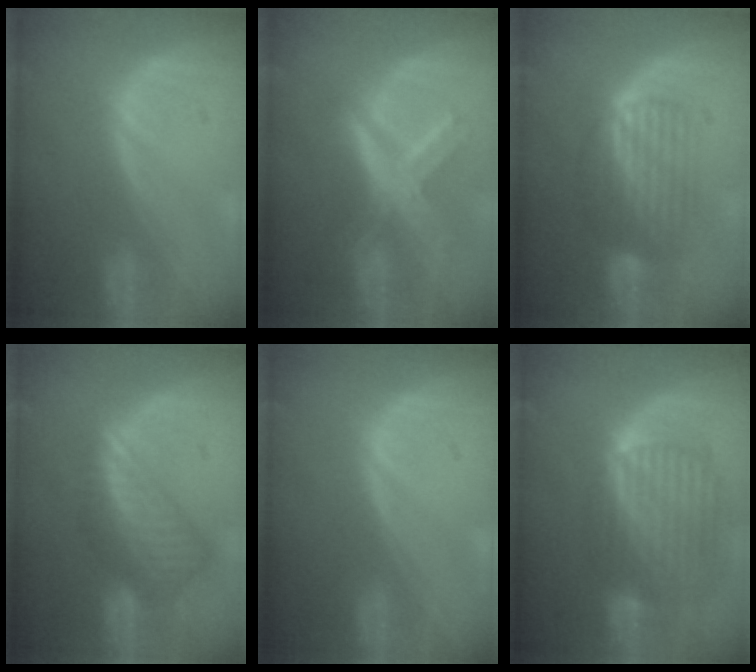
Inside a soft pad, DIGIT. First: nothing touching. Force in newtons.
{"total": 8.4, "press": 7.2, "slide": 4.2}
{"total": 6.8, "press": 6.5, "slide": 2.1}
{"total": 8.7, "press": 7.6, "slide": 4.3}
{"total": 0.0}
{"total": 10.4, "press": 8.8, "slide": 5.6}